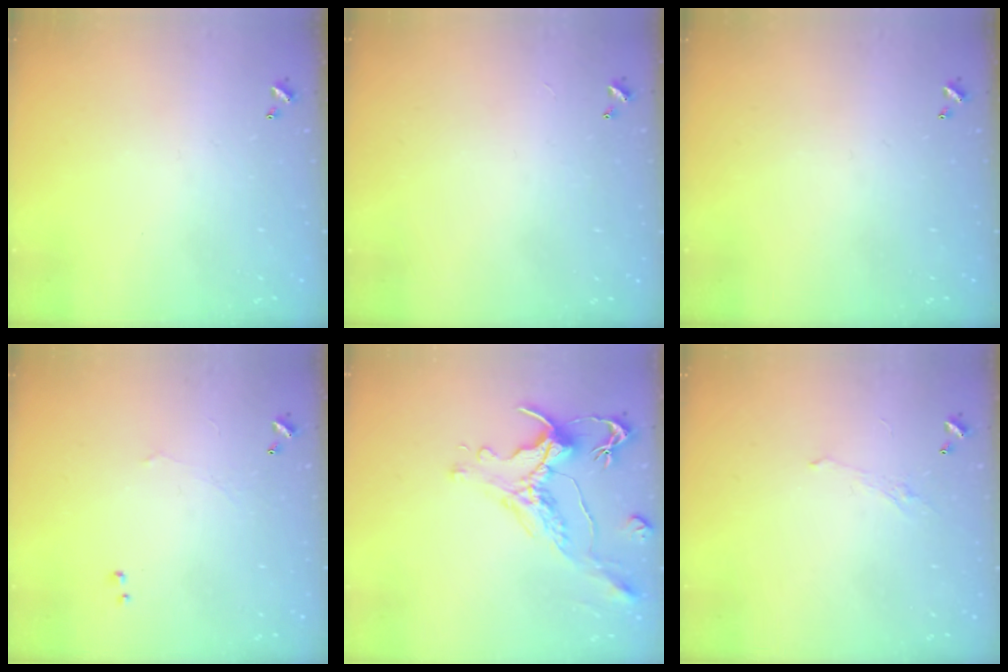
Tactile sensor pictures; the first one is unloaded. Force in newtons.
{"total": 2.6, "press": 2.6, "slide": 0.3}
{"total": 0.0}
{"total": 0.7, "press": 0.1, "slide": 0.7}
{"total": 1.6, "press": 0.9, "slide": 1.3}
{"total": 1.1, "press": 0.8, "slide": 0.7}